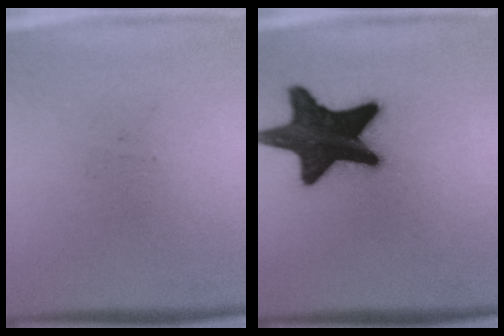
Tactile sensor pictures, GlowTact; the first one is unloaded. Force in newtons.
{"total": 18.6}